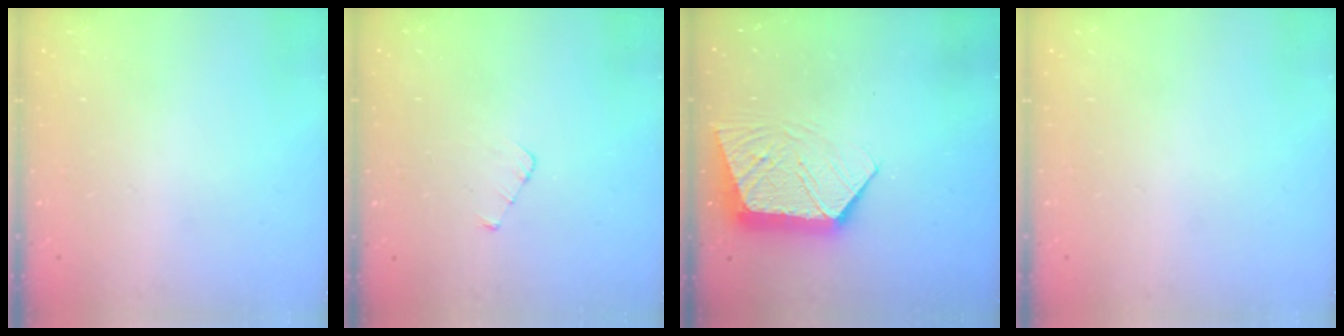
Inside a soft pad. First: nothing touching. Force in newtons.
{"total": 2.4, "press": 2.4, "slide": 0.3}
{"total": 10.6, "press": 10.5, "slide": 0.5}
{"total": 0.0}